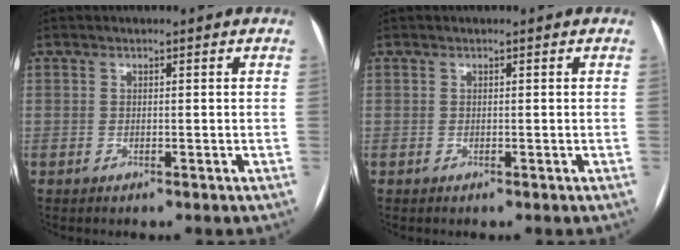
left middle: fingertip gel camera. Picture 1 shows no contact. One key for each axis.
{"total": 0.0}